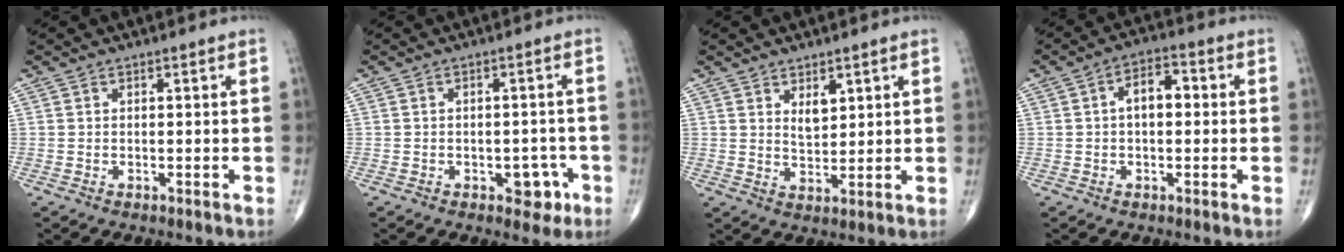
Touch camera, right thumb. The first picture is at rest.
{"total": 4.6, "force": [-2.0, 3.0, 2.9], "torque": [-0.013, 0.014, -0.023]}
{"total": 4.0, "force": [2.1, 2.1, 2.6], "torque": [-0.031, -0.020, 0.040]}
{"total": 6.2, "force": [0.6, 3.5, 5.0], "torque": [-0.071, 0.020, 0.001]}